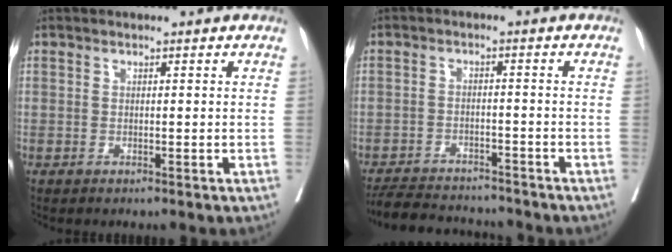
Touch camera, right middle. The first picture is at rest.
{"total": 9.9, "force": [-9.4, 1.8, 2.5], "torque": [-0.043, 0.001, -0.140]}